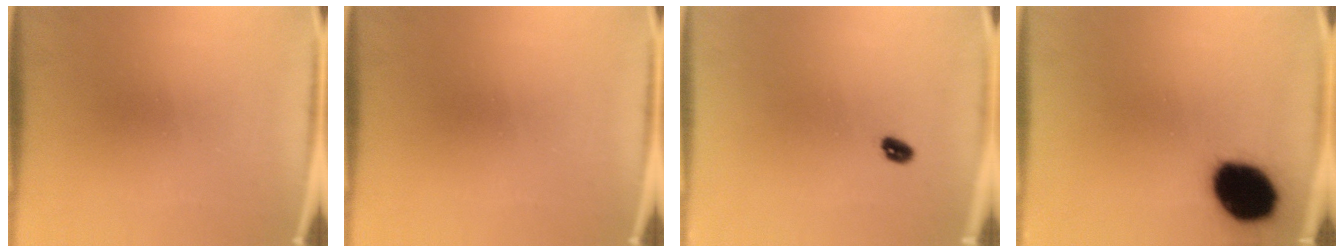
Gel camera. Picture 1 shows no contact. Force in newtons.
{"total": 0.0}
{"total": 1.9}
{"total": 18.3}